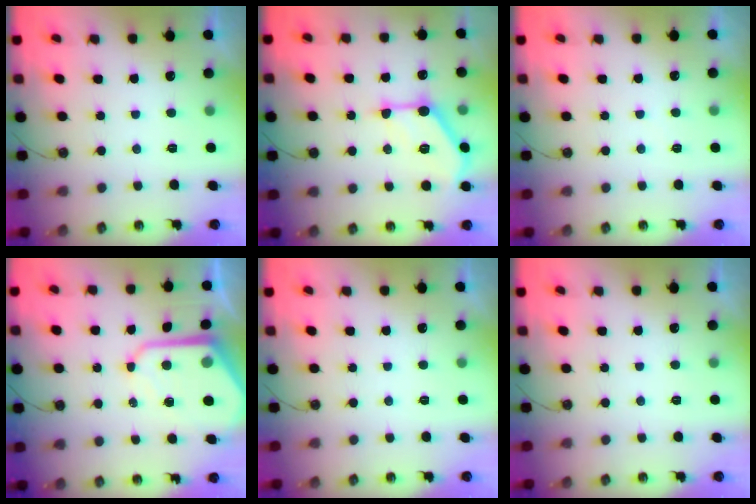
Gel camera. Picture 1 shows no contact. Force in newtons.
{"total": 13.6, "press": 13.6, "slide": 0.7}
{"total": 2.9, "press": 2.9, "slide": 0.4}
{"total": 12.2, "press": 12.2, "slide": 1.1}
{"total": 0.0}
{"total": 0.0}